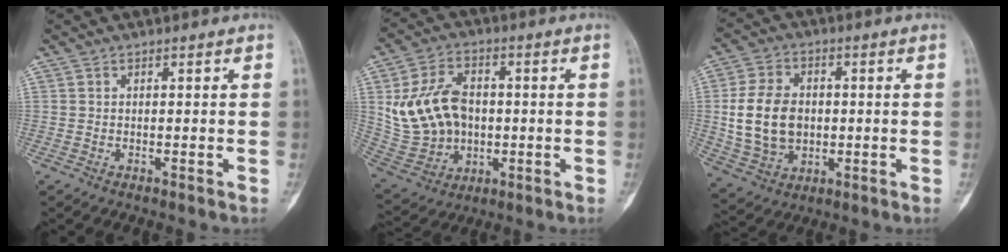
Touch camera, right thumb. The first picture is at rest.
{"total": 15.6, "force": [1.1, 11.7, 10.2], "torque": [-0.170, 0.011, 0.035]}
{"total": 13.2, "force": [0.2, 9.8, 8.9], "torque": [-0.149, 0.005, 0.012]}